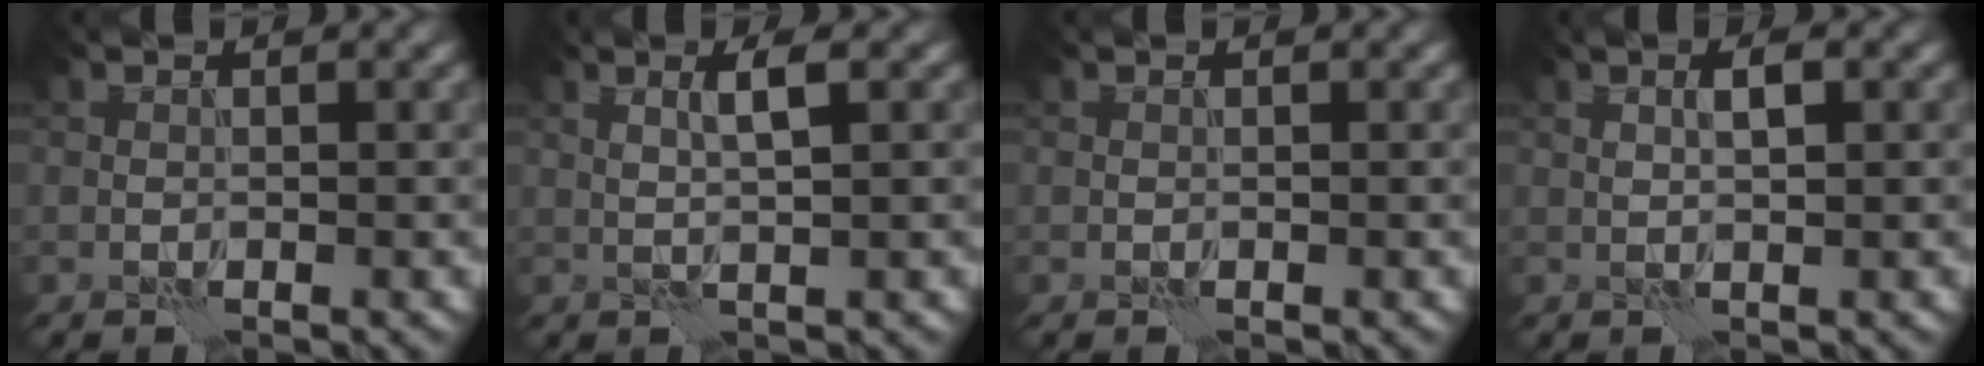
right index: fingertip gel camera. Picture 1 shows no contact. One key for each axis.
{"total": 2.1, "fx": 0.7, "fy": 0.2, "fz": 2.0, "tx": -0.038, "ty": 0.004, "tz": 0.011}
{"total": 0.0}
{"total": 1.9, "fx": 0.5, "fy": 0.4, "fz": 1.8, "tx": -0.032, "ty": 0.004, "tz": 0.008}